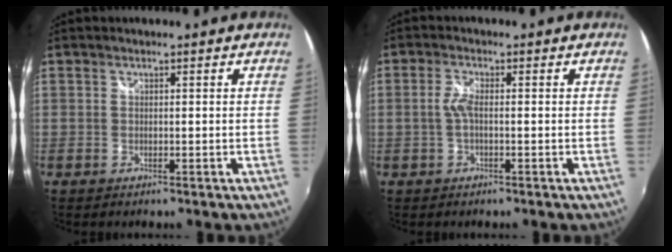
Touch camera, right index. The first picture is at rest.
{"total": 2.8, "force": [-0.3, 0.7, 2.6], "torque": [-0.057, 0.003, -0.006]}